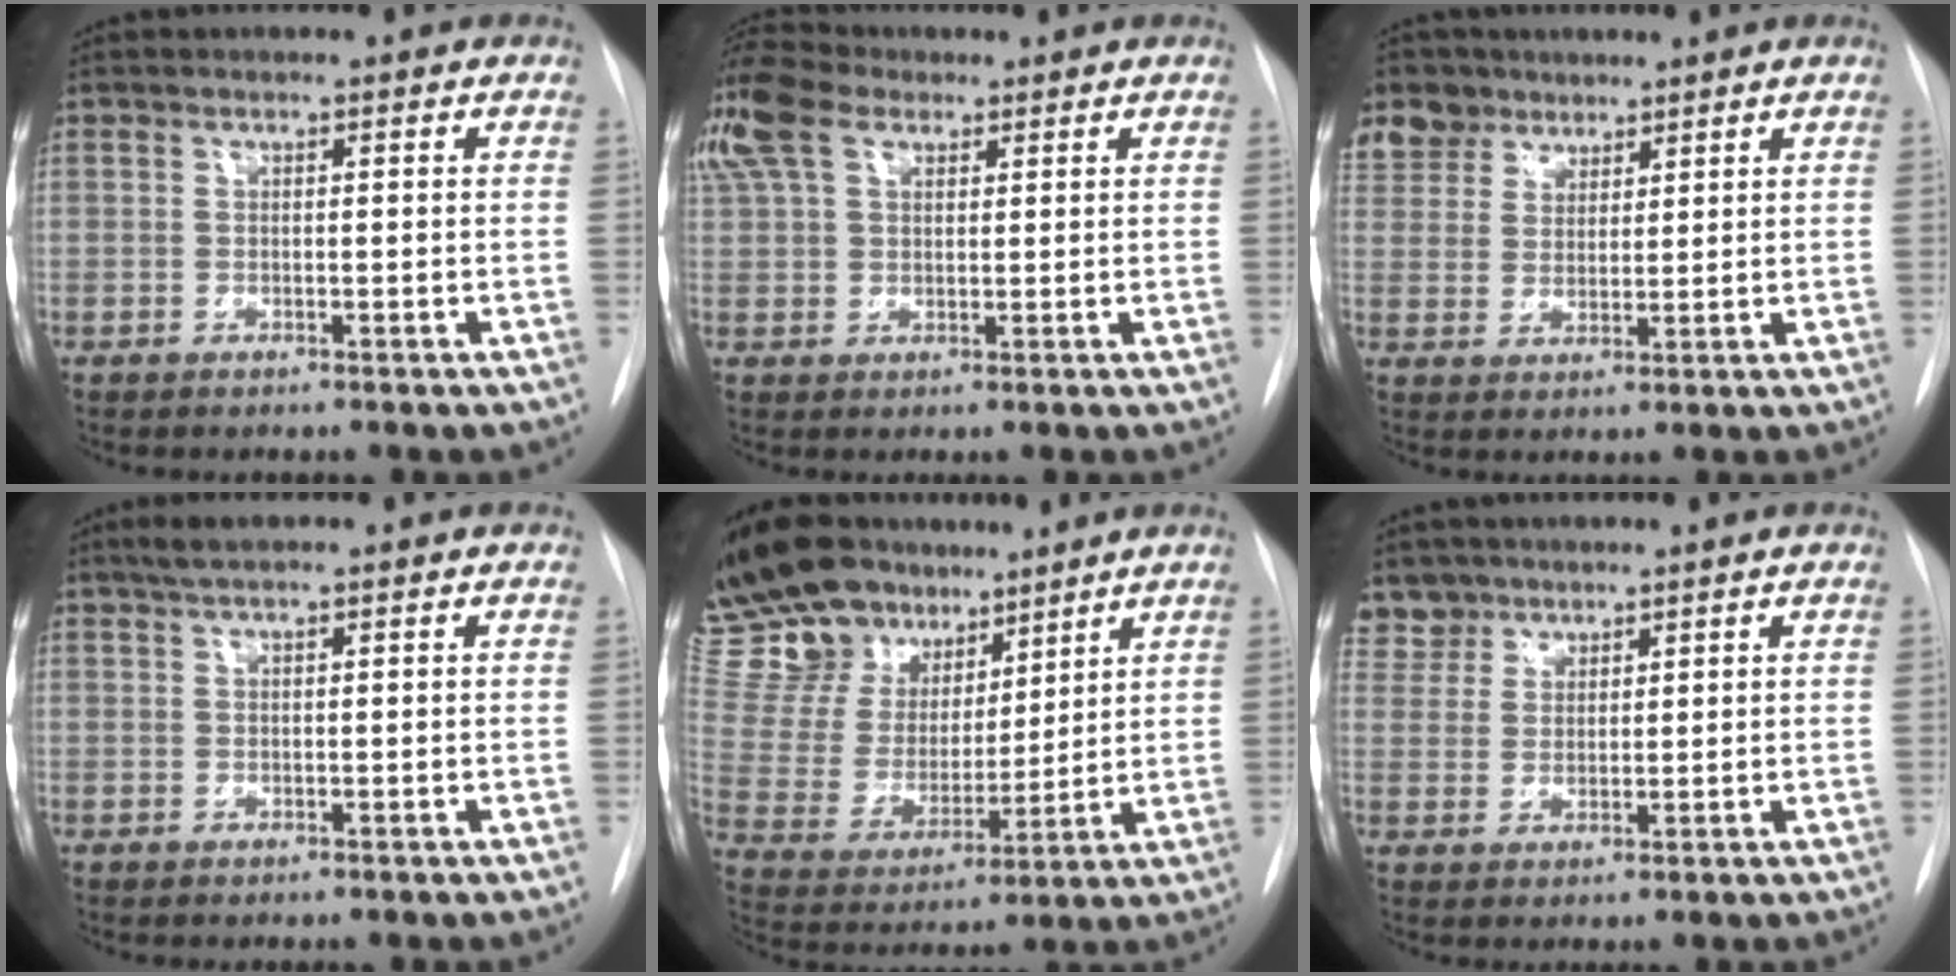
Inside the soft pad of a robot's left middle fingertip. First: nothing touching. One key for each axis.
{"total": 10.9, "fx": 6.7, "fy": 6.3, "fz": 5.8, "tx": -0.162, "ty": 0.041, "tz": 0.132}
{"total": 7.8, "fx": 5.8, "fy": 5.1, "fz": 0.4, "tx": -0.011, "ty": 0.013, "tz": 0.120}
{"total": 2.3, "fx": 1.7, "fy": 0.2, "fz": 1.5, "tx": -0.033, "ty": 0.010, "tz": 0.032}
{"total": 16.5, "fx": 13.1, "fy": 8.2, "fz": 5.8, "tx": -0.104, "ty": 0.031, "tz": 0.242}
{"total": 4.2, "fx": 3.5, "fy": 2.3, "fz": -0.5, "tx": 0.021, "ty": 0.004, "tz": 0.067}